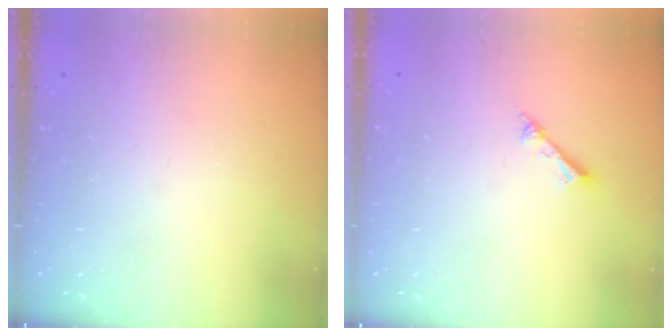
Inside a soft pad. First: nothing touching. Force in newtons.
{"total": 1.5, "press": 1.5, "slide": 0.2}